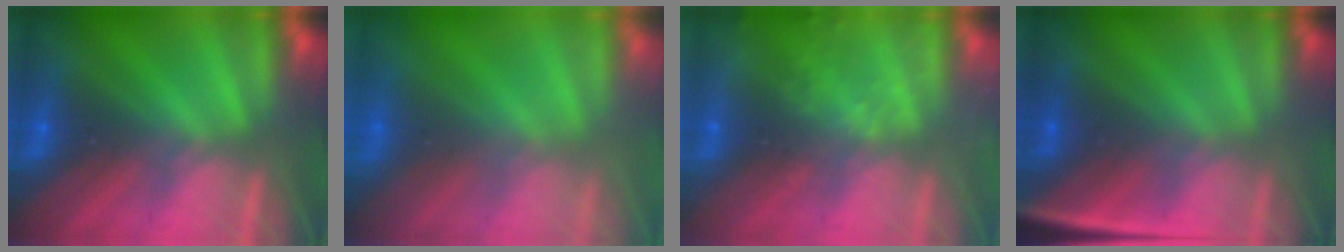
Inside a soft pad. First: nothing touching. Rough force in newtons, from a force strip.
{"total": 6.7}
{"total": 2.4}
{"total": 2.5}